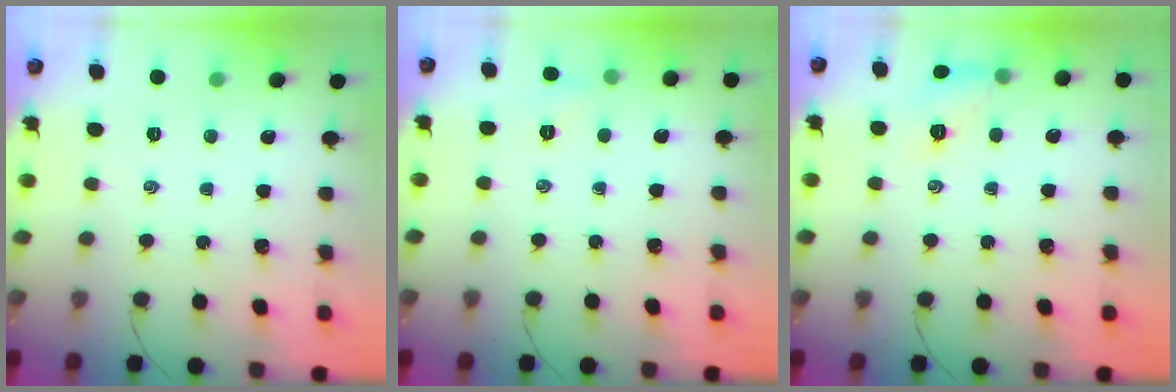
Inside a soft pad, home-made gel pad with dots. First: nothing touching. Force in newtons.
{"total": 3.9, "press": 3.7, "slide": 1.2}
{"total": 10.0, "press": 9.8, "slide": 1.7}